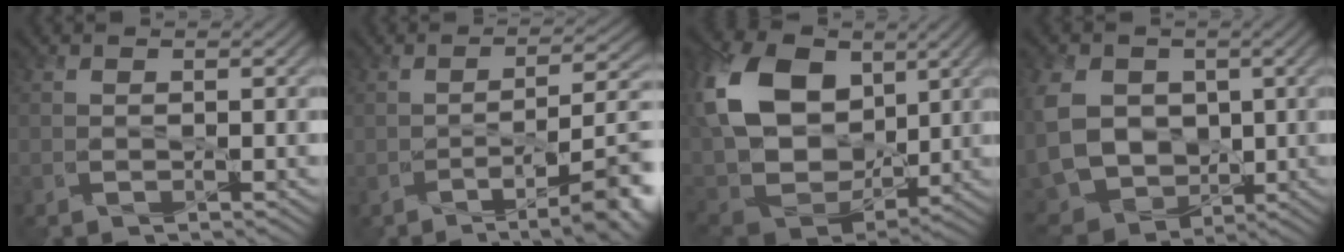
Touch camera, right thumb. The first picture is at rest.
{"total": 9.3, "force": [-4.7, 2.3, 7.7], "torque": [-0.113, 0.002, -0.065]}
{"total": 16.4, "force": [5.6, 11.6, 10.1], "torque": [-0.250, 0.013, 0.122]}
{"total": 10.8, "force": [1.2, 8.7, 6.3], "torque": [-0.167, -0.001, 0.009]}